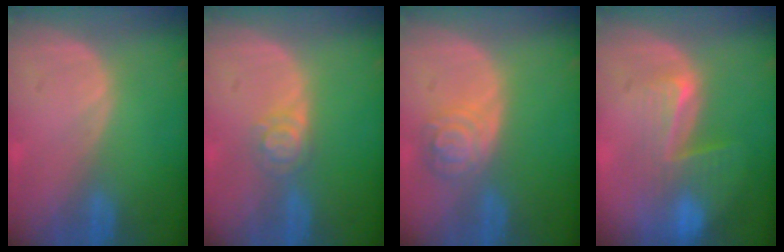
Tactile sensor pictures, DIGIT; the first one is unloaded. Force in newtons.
{"total": 3.2, "press": 3.1, "slide": 0.4}
{"total": 5.3, "press": 4.8, "slide": 2.4}
{"total": 8.2, "press": 7.1, "slide": 4.0}